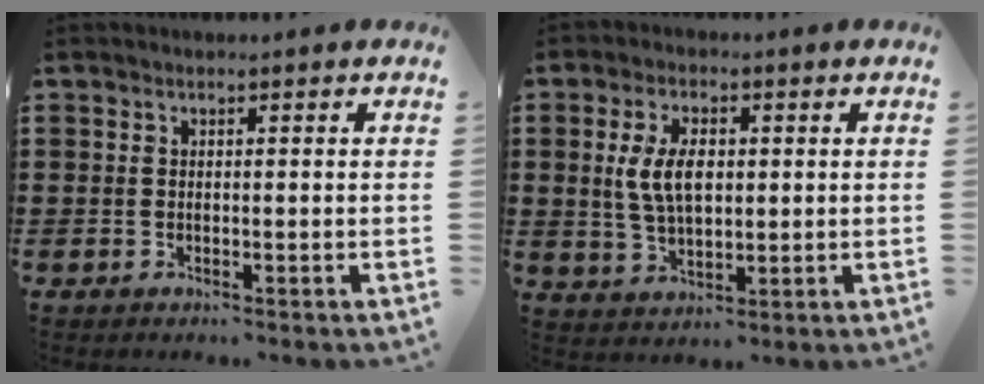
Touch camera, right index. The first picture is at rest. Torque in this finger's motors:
{"motor_torque": [1.20, 0.94, 0.28, 0.18]}